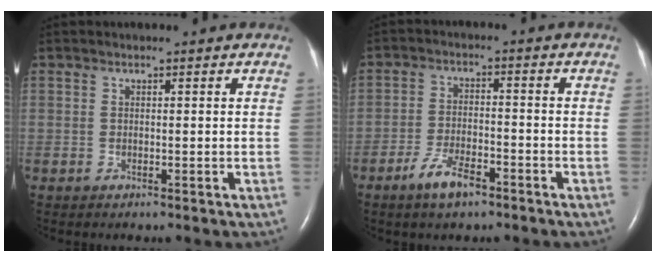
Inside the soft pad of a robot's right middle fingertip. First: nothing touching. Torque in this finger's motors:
{"motor_torque": [0.92, -0.85, 0.46, 0.12]}